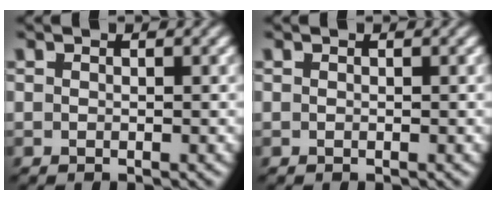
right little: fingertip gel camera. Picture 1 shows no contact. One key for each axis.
{"total": 0.0}